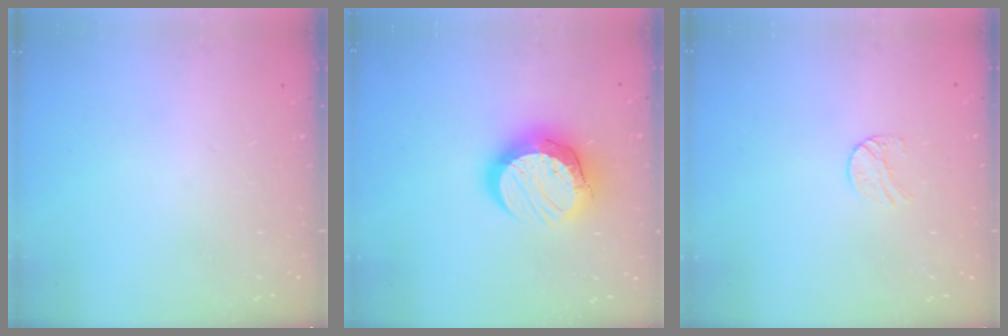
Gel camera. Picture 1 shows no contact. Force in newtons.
{"total": 15.6, "press": 15.5, "slide": 1.0}
{"total": 5.5, "press": 5.5, "slide": 0.4}